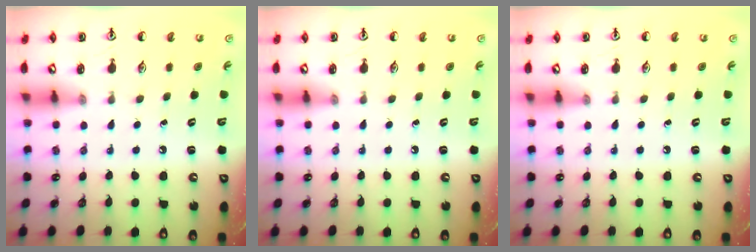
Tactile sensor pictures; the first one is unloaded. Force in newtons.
{"total": 0.0}
{"total": 0.0}